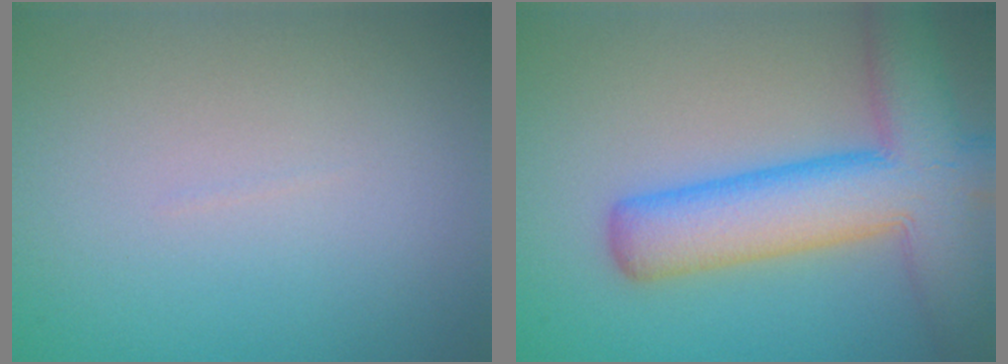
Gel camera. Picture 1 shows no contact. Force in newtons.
{"total": 9.4, "press": 9.4, "slide": 0.5}